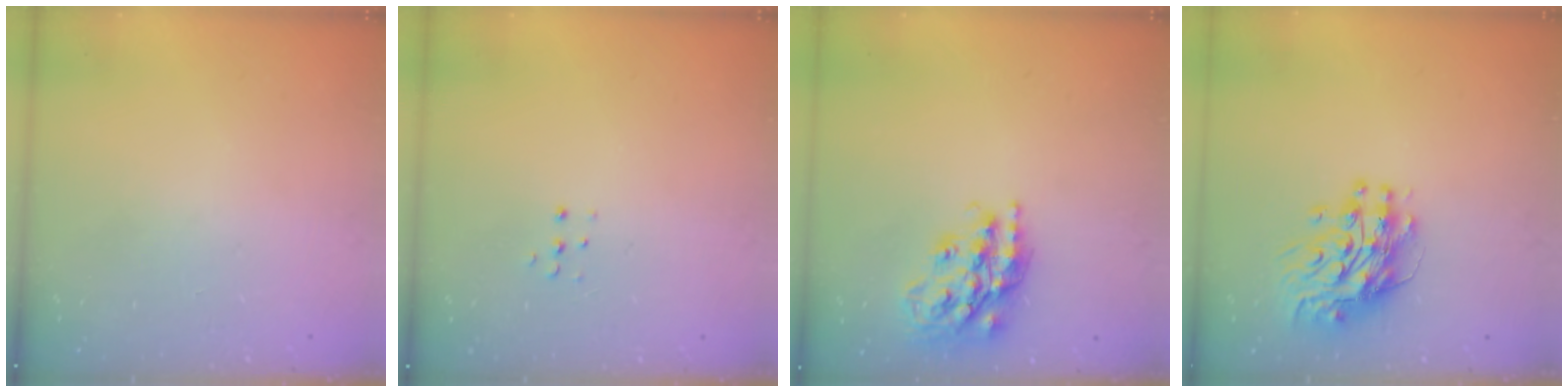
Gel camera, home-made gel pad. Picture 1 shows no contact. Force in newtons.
{"total": 3.8, "press": 3.7, "slide": 0.7}
{"total": 20.4, "press": 20.3, "slide": 1.7}
{"total": 12.5, "press": 12.5, "slide": 1.1}